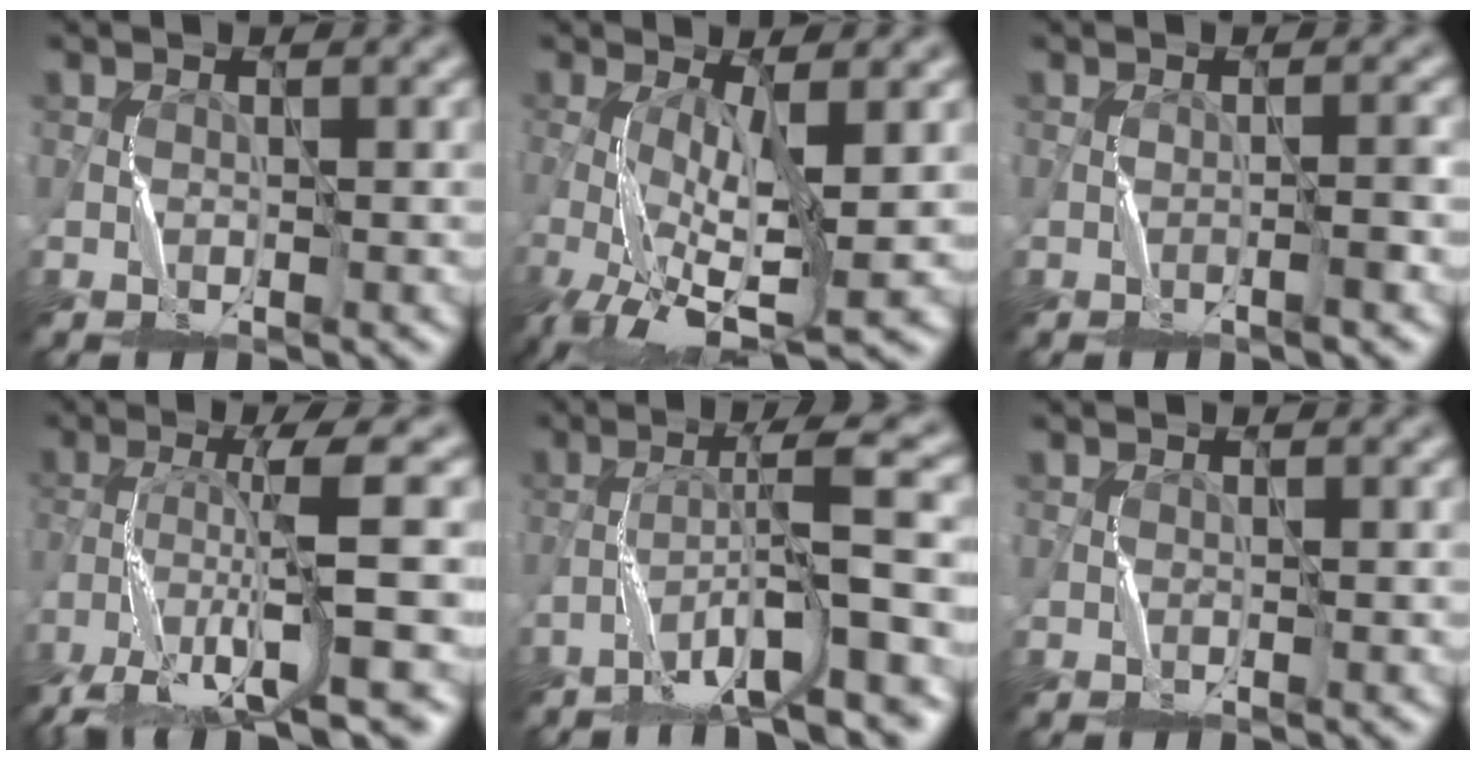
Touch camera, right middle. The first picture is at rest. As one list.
[{"total": 6.4, "force": [-2.2, 1.5, 5.9], "torque": [-0.120, -0.009, -0.043]}, {"total": 0.8, "force": [-0.5, -0.3, 0.6], "torque": [-0.011, 0.006, -0.009]}, {"total": 10.4, "force": [-5.9, 1.5, 8.4], "torque": [-0.149, 0.007, -0.098]}, {"total": 8.3, "force": [-4.5, 0.3, 6.9], "torque": [-0.114, 0.021, -0.074]}, {"total": 0.0}]